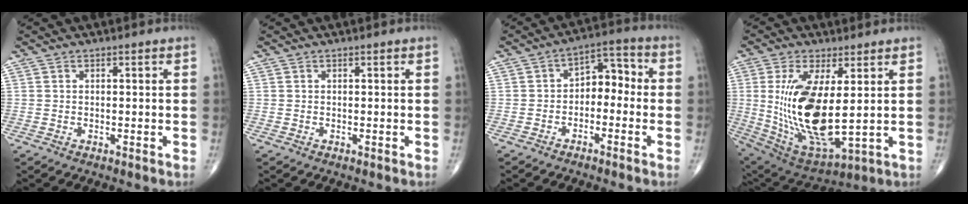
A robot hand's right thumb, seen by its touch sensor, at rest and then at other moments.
{"total": 0.0}
{"total": 6.7, "force": [-1.3, 4.4, 4.9], "torque": [-0.042, 0.043, -0.036]}
{"total": 19.5, "force": [1.7, 7.8, 17.8], "torque": [-0.347, -0.026, 0.052]}